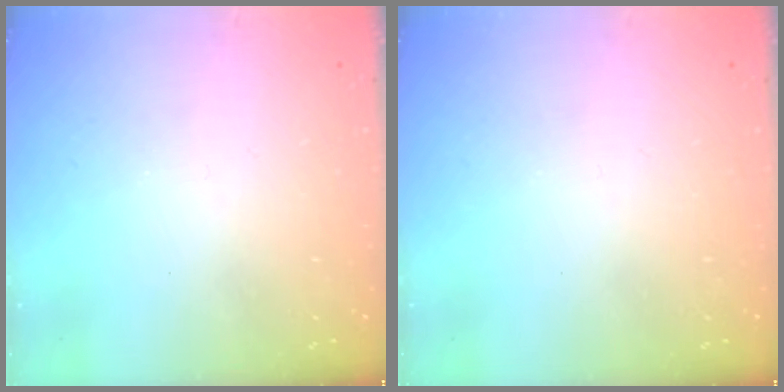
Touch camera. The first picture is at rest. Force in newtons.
{"total": 0.0}